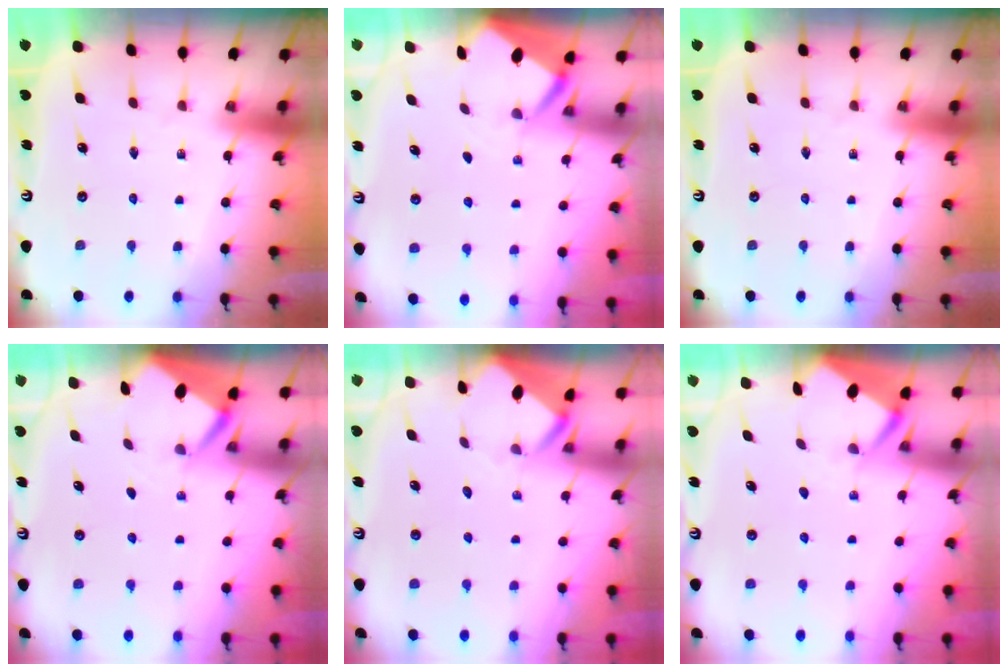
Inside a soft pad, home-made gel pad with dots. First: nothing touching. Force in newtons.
{"total": 2.8, "press": 2.7, "slide": 0.3}
{"total": 0.0}
{"total": 2.4, "press": 2.4, "slide": 0.1}
{"total": 2.9, "press": 2.9, "slide": 0.2}
{"total": 2.8, "press": 2.8, "slide": 0.4}